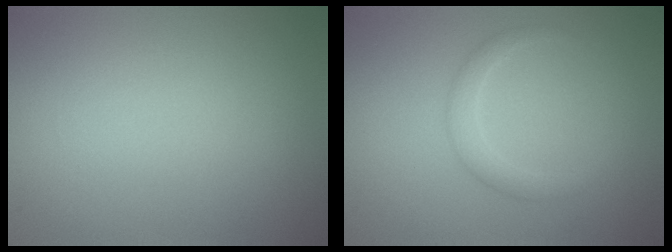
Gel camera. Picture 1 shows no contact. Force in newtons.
{"total": 1.6, "press": 1.6, "slide": 0.1}